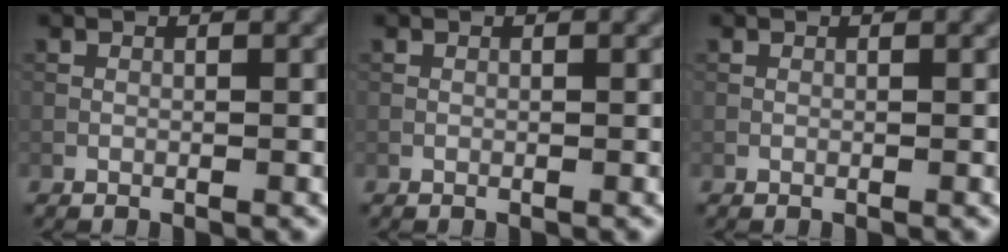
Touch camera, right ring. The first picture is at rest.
{"total": 0.0}
{"total": 0.0}